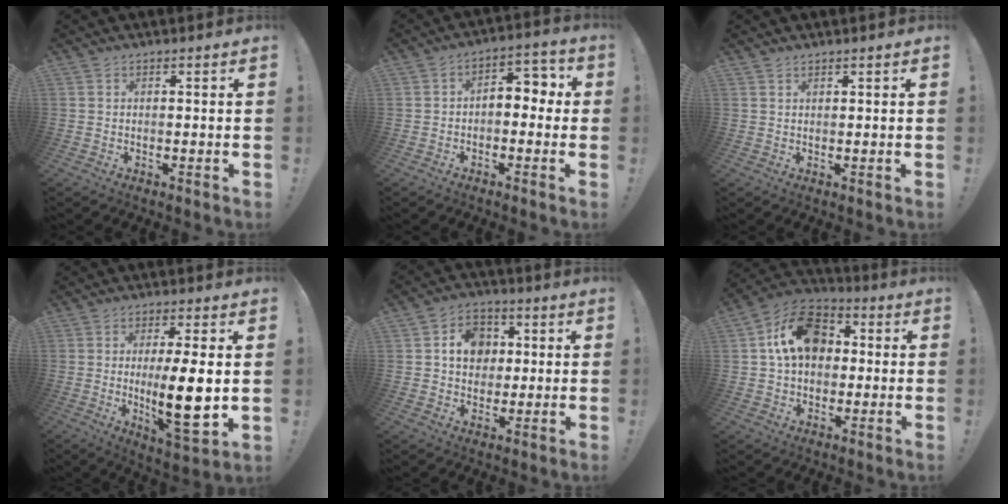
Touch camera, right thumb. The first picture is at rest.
{"total": 7.0, "force": [-0.1, 4.6, 5.4], "torque": [-0.067, 0.004, -0.003]}
{"total": 0.9, "force": [0.8, 0.3, 0.2], "torque": [-0.004, -0.001, 0.016]}
{"total": 14.4, "force": [-0.2, 3.4, 13.9], "torque": [-0.224, -0.016, -0.005]}
{"total": 10.8, "force": [2.4, 9.4, 4.9], "torque": [-0.065, -0.001, 0.050]}
{"total": 16.6, "force": [4.0, 12.1, 10.6], "torque": [-0.163, 0.010, 0.075]}